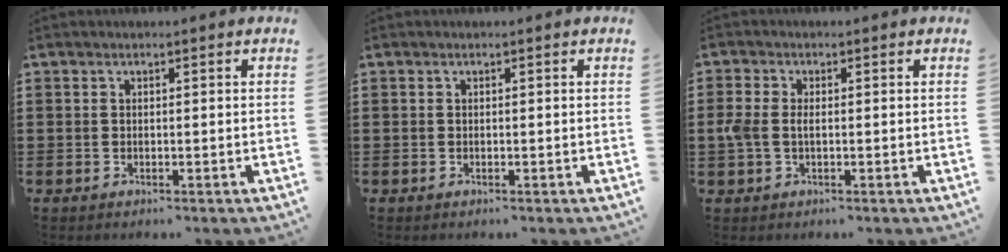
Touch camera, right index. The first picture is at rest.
{"total": 0.0}
{"total": 2.6, "force": [-0.2, 1.5, 2.2], "torque": [-0.058, -0.001, -0.009]}